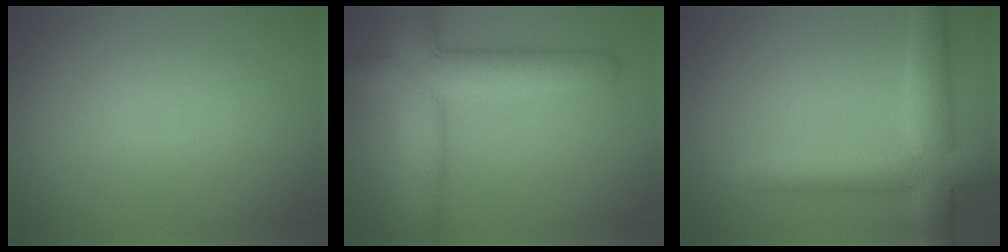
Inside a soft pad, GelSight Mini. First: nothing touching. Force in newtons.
{"total": 8.1, "press": 8.1, "slide": 0.7}
{"total": 5.8, "press": 5.8, "slide": 0.3}